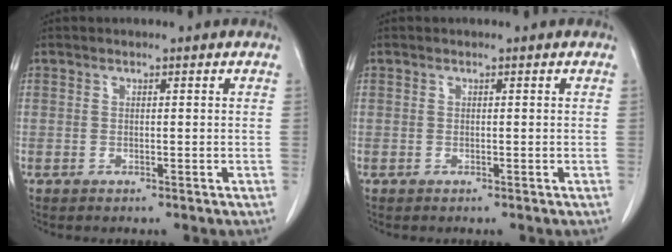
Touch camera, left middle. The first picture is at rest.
{"total": 0.0}